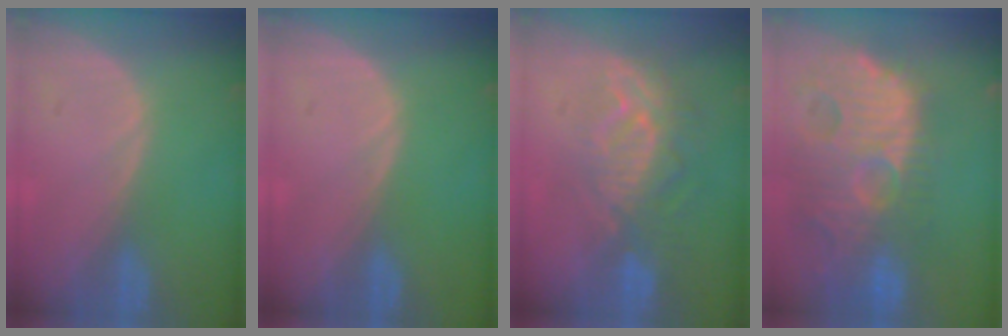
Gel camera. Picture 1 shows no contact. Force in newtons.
{"total": 0.0}
{"total": 9.5, "press": 8.3, "slide": 4.7}
{"total": 14.7, "press": 12.6, "slide": 7.5}